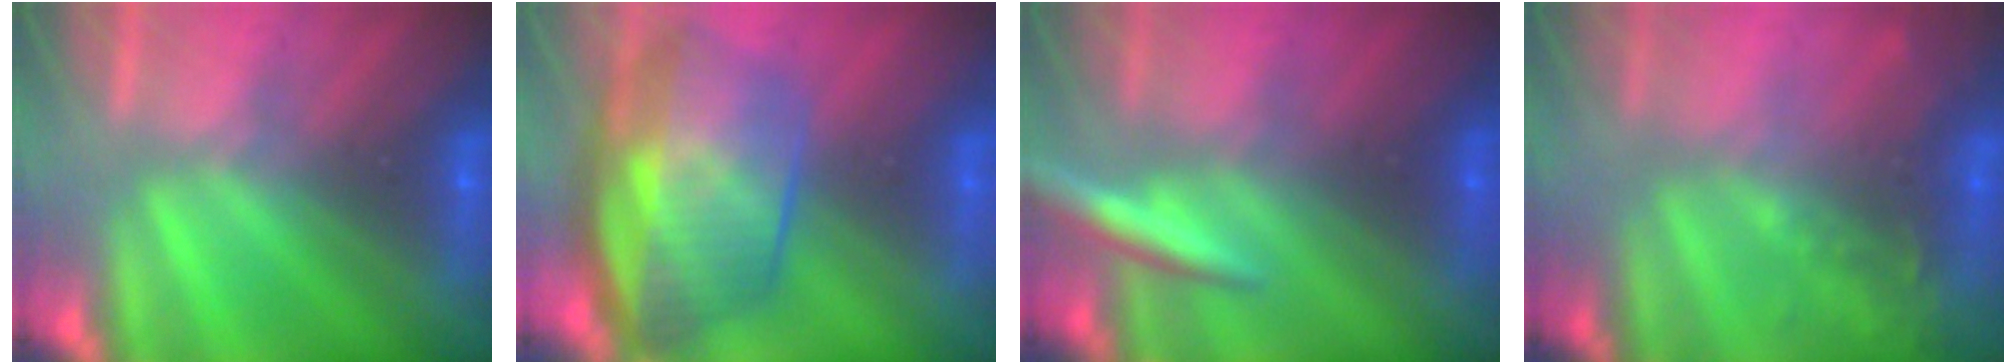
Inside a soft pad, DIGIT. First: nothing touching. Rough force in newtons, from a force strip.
{"total": 7.7}
{"total": 3.0}
{"total": 1.9}